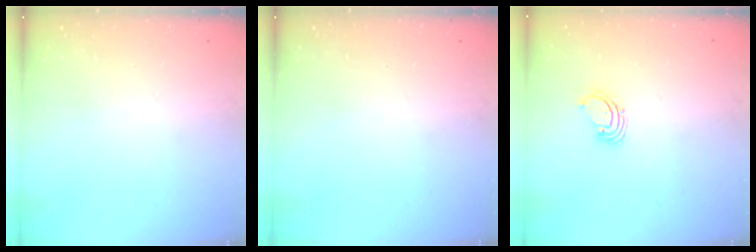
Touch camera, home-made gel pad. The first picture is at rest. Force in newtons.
{"total": 0.0}
{"total": 1.4, "press": 1.4, "slide": 0.1}